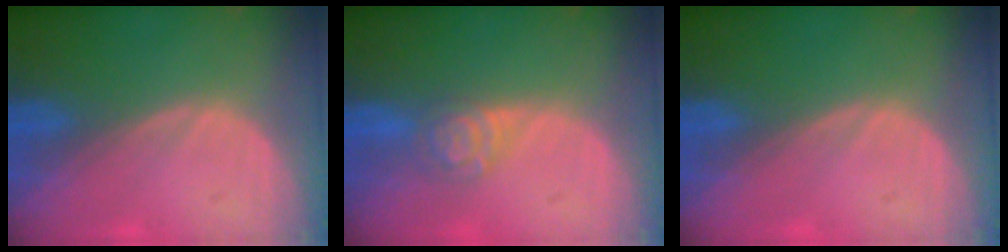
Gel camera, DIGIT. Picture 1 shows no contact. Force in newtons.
{"total": 4.3, "press": 4.0, "slide": 1.7}
{"total": 0.0}